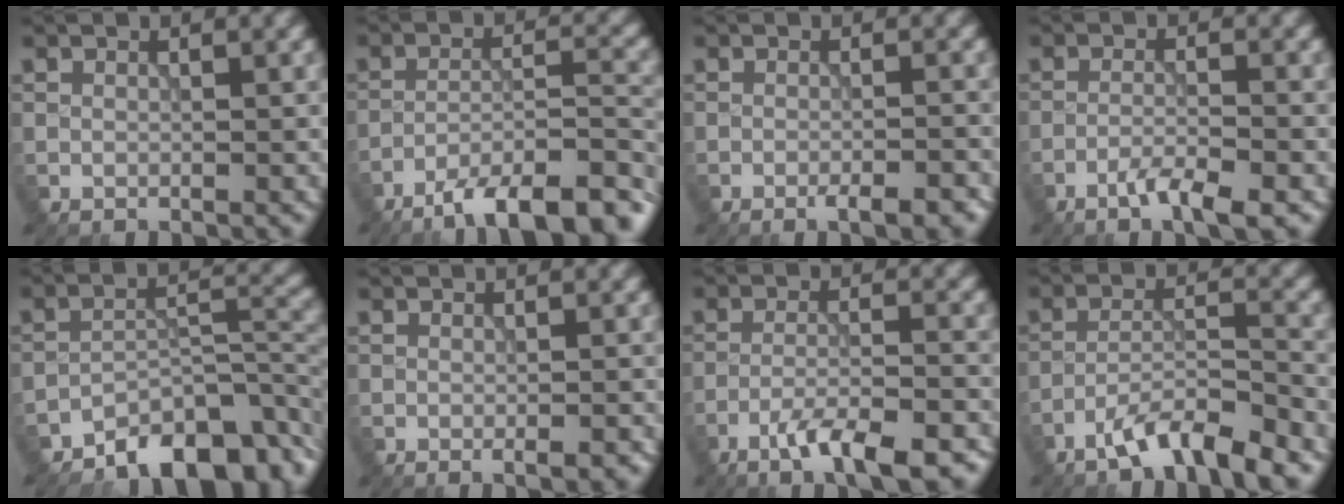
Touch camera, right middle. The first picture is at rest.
{"total": 11.5, "force": [-9.2, 2.8, 6.3], "torque": [-0.086, 0.001, -0.134]}
{"total": 3.0, "force": [-1.9, 0.5, 2.2], "torque": [-0.036, 0.005, -0.030]}
{"total": 3.3, "force": [-2.2, 0.3, 2.4], "torque": [-0.043, 0.002, -0.047]}
{"total": 7.8, "force": [-6.0, 2.8, 4.1], "torque": [-0.048, 0.001, -0.107]}
{"total": 1.5, "force": [-0.8, 0.2, 1.3], "torque": [-0.015, -0.003, -0.010]}
{"total": 7.4, "force": [-5.0, 1.6, 5.2], "torque": [-0.087, 0.003, -0.081]}
{"total": 6.1, "force": [-4.6, 1.0, 3.9], "torque": [-0.065, 0.005, -0.086]}